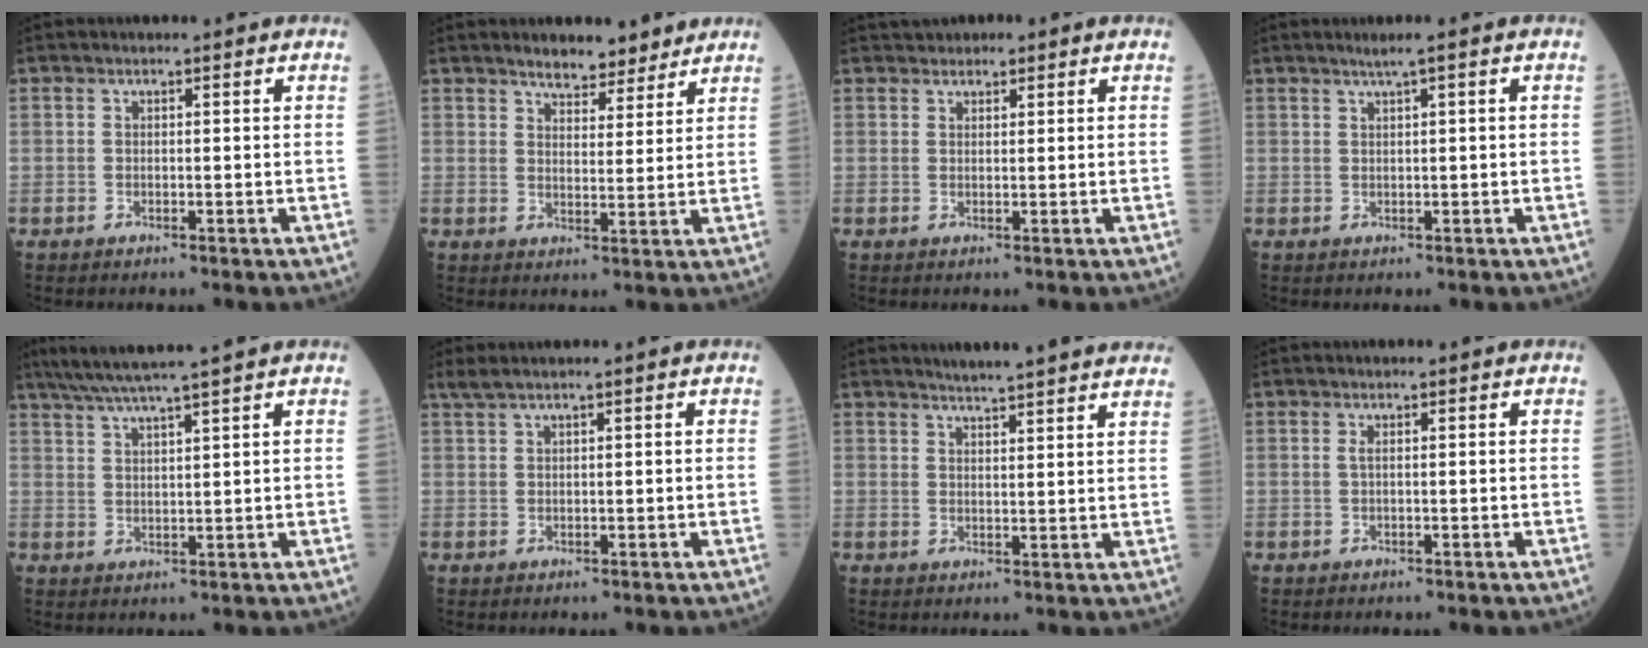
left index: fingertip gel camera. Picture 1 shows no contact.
{"total": 5.6, "force": [4.9, 2.0, 1.7], "torque": [-0.023, 0.005, 0.074]}
{"total": 2.3, "force": [1.9, 1.2, 0.5], "torque": [-0.006, 0.021, 0.025]}
{"total": 1.6, "force": [0.9, -0.5, 1.2], "torque": [-0.026, 0.001, 0.023]}
{"total": 9.7, "force": [8.1, -1.1, 5.1], "torque": [-0.084, 0.025, 0.127]}
{"total": 2.1, "force": [1.8, -0.3, 1.1], "torque": [-0.025, 0.021, 0.039]}
{"total": 12.6, "force": [11.5, 0.3, 5.1], "torque": [-0.068, 0.007, 0.132]}
{"total": 0.6, "force": [0.2, -0.1, 0.6], "torque": [-0.017, 0.000, 0.001]}